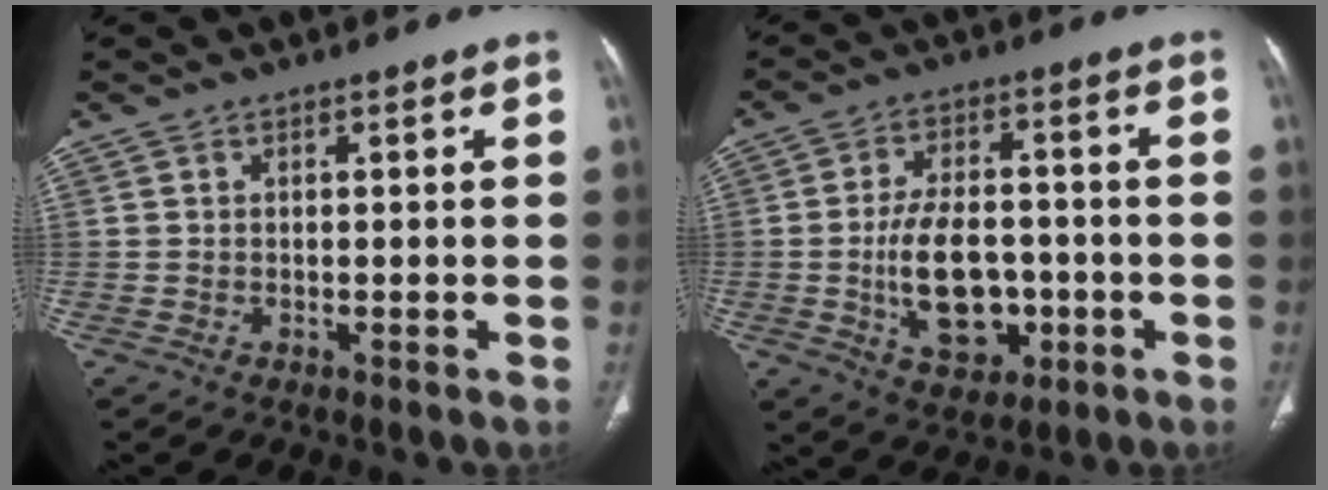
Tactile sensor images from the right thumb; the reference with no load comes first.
{"total": 13.0, "force": [-3.0, 7.6, 10.1], "torque": [-0.166, 0.020, -0.047]}